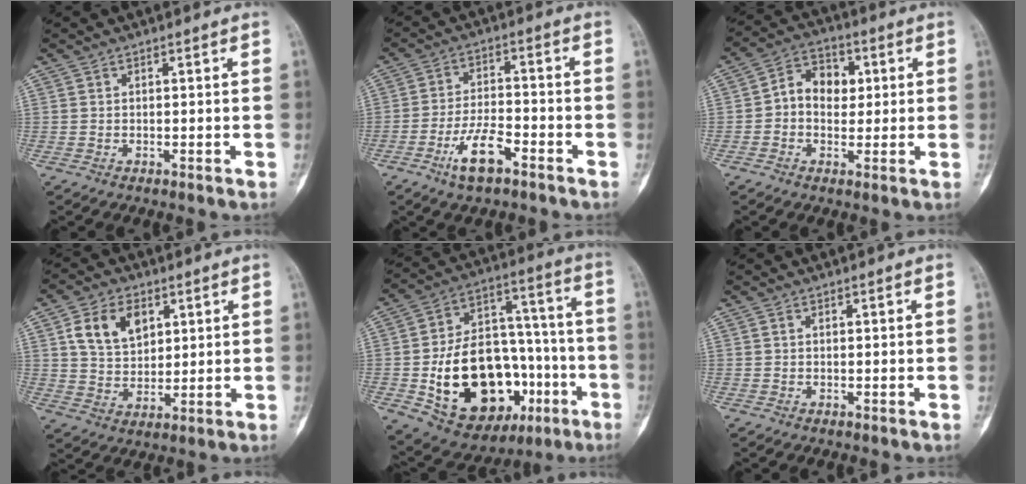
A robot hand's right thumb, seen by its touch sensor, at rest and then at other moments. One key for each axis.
{"total": 8.3, "fx": -4.8, "fy": 3.1, "fz": 6.1, "tx": -0.114, "ty": 0.027, "tz": -0.086}
{"total": 8.6, "fx": 0.7, "fy": 6.5, "fz": 5.6, "tx": -0.058, "ty": 0.020, "tz": 0.005}
{"total": 9.9, "fx": 3.8, "fy": 6.7, "fz": 6.3, "tx": -0.091, "ty": -0.011, "tz": 0.074}
{"total": 27.8, "fx": -8.0, "fy": 17.4, "fz": 20.2, "tx": -0.309, "ty": 0.043, "tz": -0.103}
{"total": 0.0}